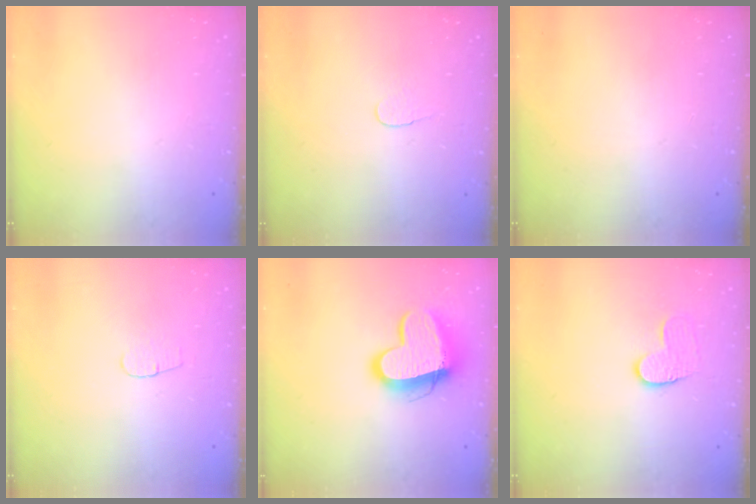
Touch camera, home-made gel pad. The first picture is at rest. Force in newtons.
{"total": 3.8, "press": 3.8, "slide": 0.3}
{"total": 0.0}
{"total": 3.6, "press": 3.6, "slide": 0.4}
{"total": 13.7, "press": 13.6, "slide": 1.3}
{"total": 6.9, "press": 6.8, "slide": 0.6}